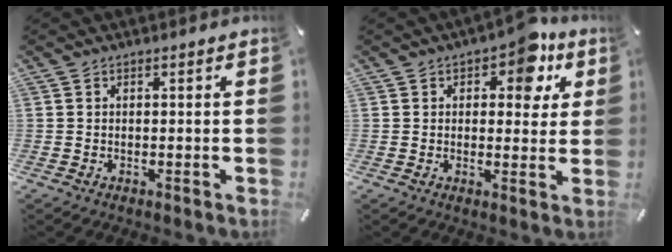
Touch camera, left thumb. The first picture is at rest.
{"total": 9.1, "force": [4.8, 5.3, 5.6], "torque": [-0.061, -0.020, 0.077]}